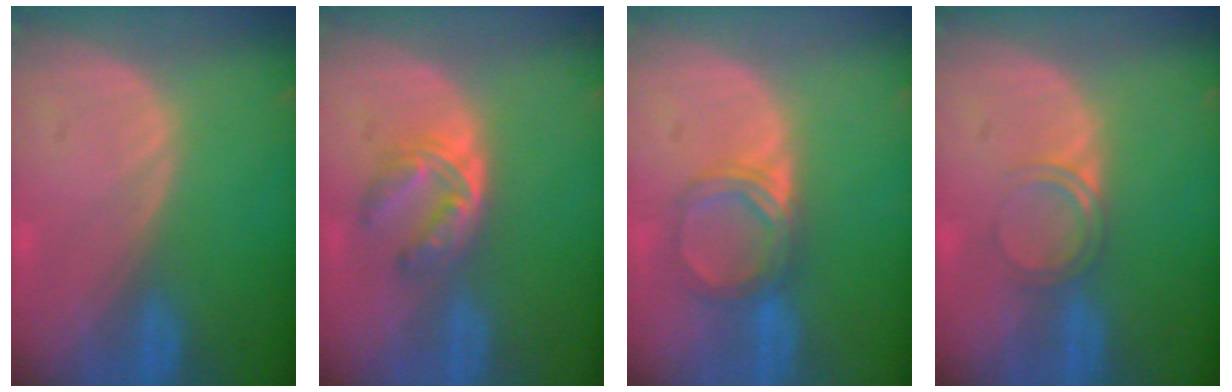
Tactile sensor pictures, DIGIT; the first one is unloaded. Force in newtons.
{"total": 6.2, "press": 5.0, "slide": 3.6}
{"total": 5.0, "press": 4.6, "slide": 1.8}
{"total": 2.8, "press": 2.8, "slide": 0.2}